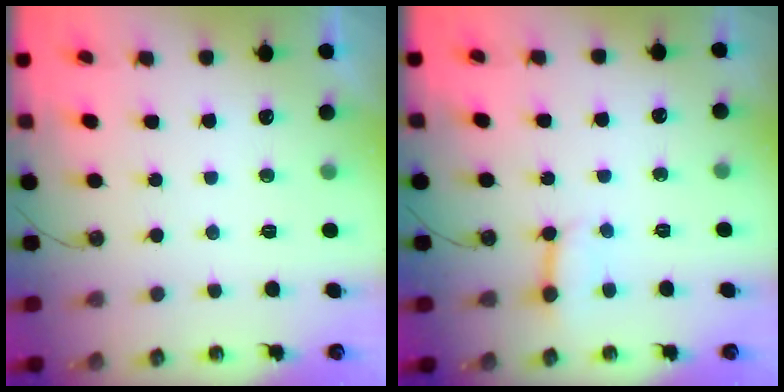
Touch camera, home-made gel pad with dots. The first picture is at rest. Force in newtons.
{"total": 3.0, "press": 2.9, "slide": 0.6}